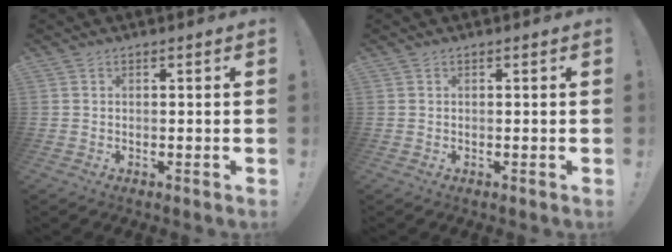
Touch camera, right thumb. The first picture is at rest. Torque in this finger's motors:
{"motor_torque": [-0.04, 0.04, -0.09, 0.09, 0.03]}